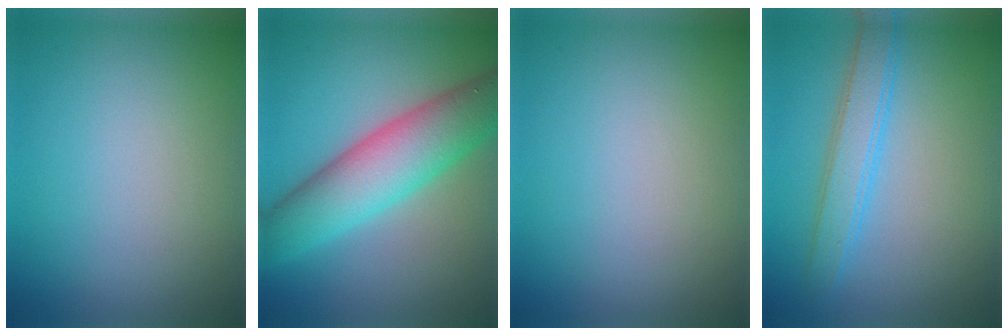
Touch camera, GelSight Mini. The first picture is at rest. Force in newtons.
{"total": 8.4, "press": 8.4, "slide": 0.2}
{"total": 0.0}
{"total": 3.3, "press": 3.3, "slide": 0.1}